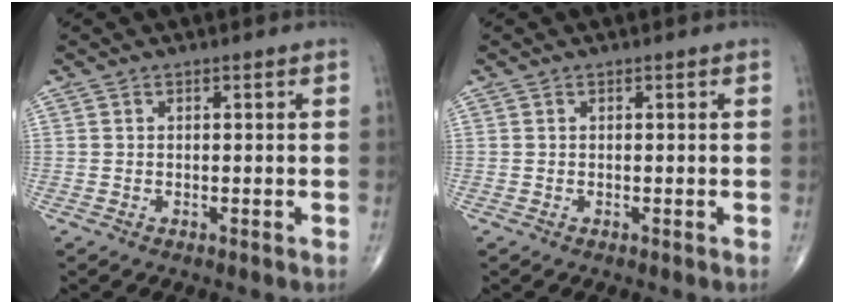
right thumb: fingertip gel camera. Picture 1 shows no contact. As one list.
[{"total": 0.0}]